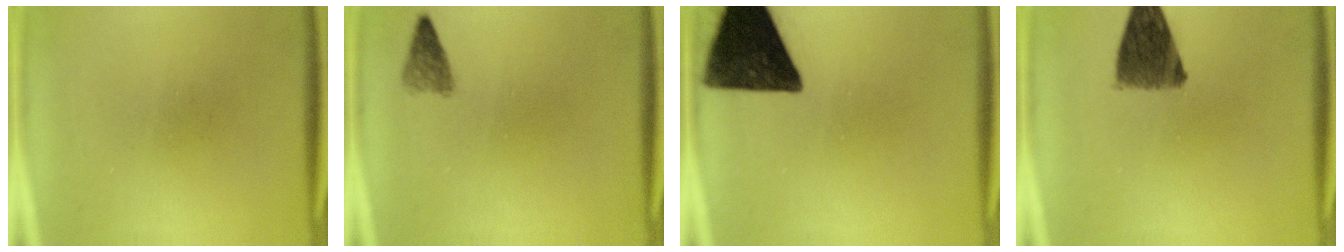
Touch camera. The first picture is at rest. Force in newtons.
{"total": 1.9}
{"total": 16.1}
{"total": 8.8}